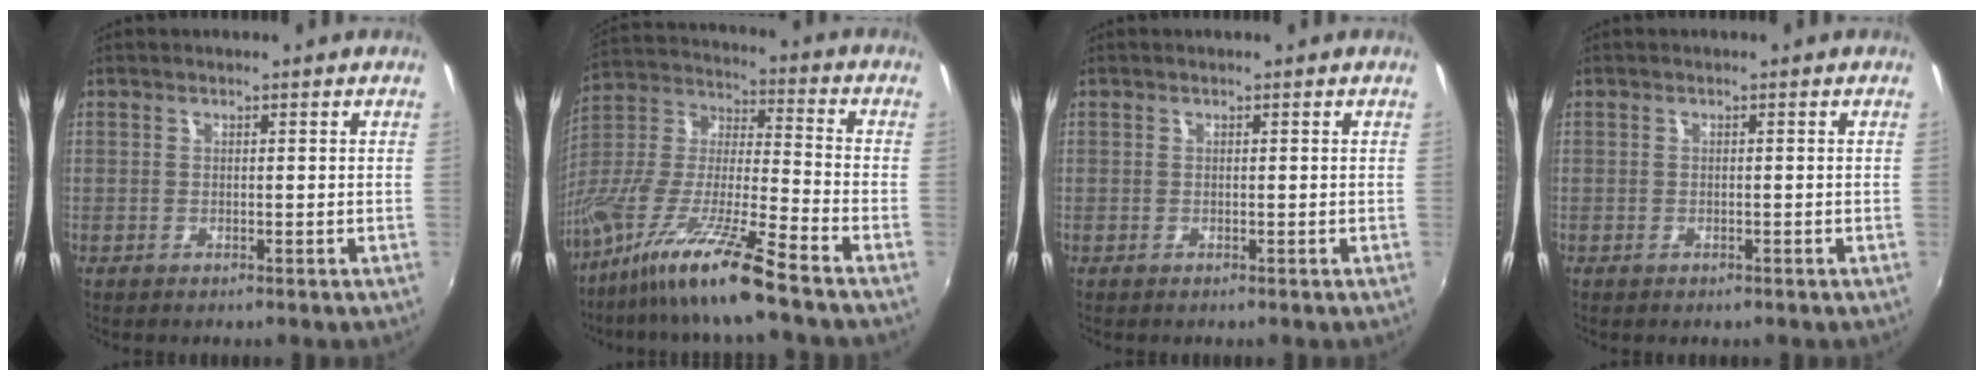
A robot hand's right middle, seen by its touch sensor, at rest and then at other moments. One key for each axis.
{"total": 17.9, "fx": -12.8, "fy": 0.1, "fz": 12.5, "tx": -0.244, "ty": -0.031, "tz": -0.249}
{"total": 0.0}
{"total": 0.6, "fx": -0.5, "fy": 0.4, "fz": 0.1, "tx": -0.004, "ty": -0.003, "tz": -0.008}